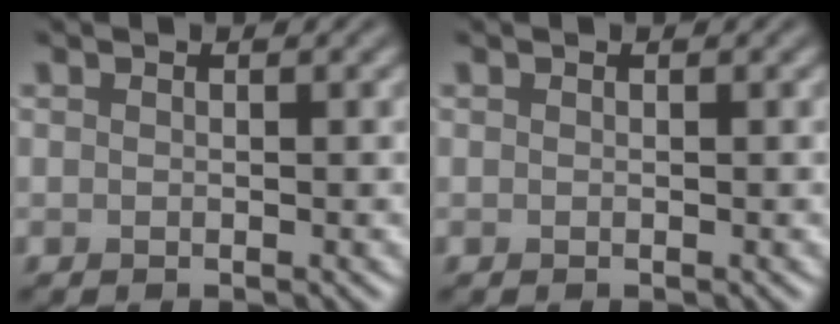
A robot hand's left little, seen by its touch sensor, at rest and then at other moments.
{"total": 0.0}